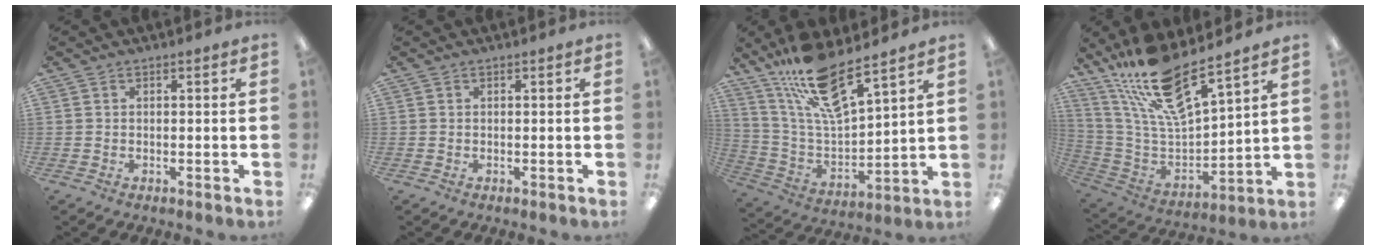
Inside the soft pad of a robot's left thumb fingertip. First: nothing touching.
{"total": 0.0}
{"total": 16.2, "force": [12.7, 3.7, 9.3], "torque": [-0.193, -0.073, 0.221]}
{"total": 18.7, "force": [14.4, 4.4, 11.2], "torque": [-0.222, -0.095, 0.251]}